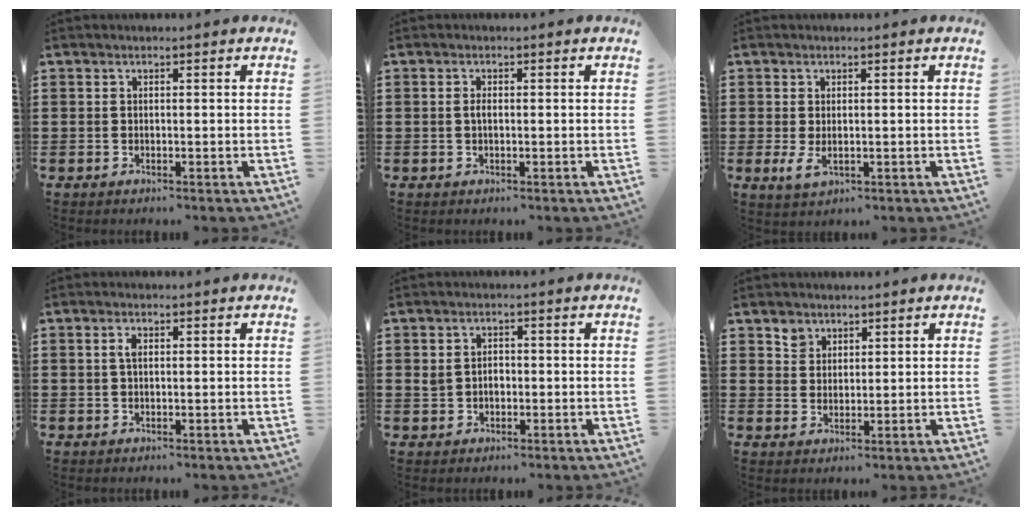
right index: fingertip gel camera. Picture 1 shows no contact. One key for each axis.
{"total": 1.2, "fx": -0.1, "fy": 0.5, "fz": 1.1, "tx": -0.022, "ty": 0.000, "tz": -0.002}
{"total": 2.3, "fx": -0.1, "fy": 1.1, "fz": 2.0, "tx": -0.046, "ty": 0.000, "tz": -0.003}
{"total": 1.7, "fx": 0.4, "fy": 0.8, "fz": 1.5, "tx": -0.031, "ty": 0.006, "tz": 0.006}
{"total": 2.3, "fx": -0.1, "fy": 1.8, "fz": 1.4, "tx": -0.031, "ty": 0.008, "tz": -0.004}
{"total": 3.1, "fx": 2.2, "fy": 2.2, "fz": 0.1, "tx": -0.004, "ty": 0.004, "tz": 0.041}